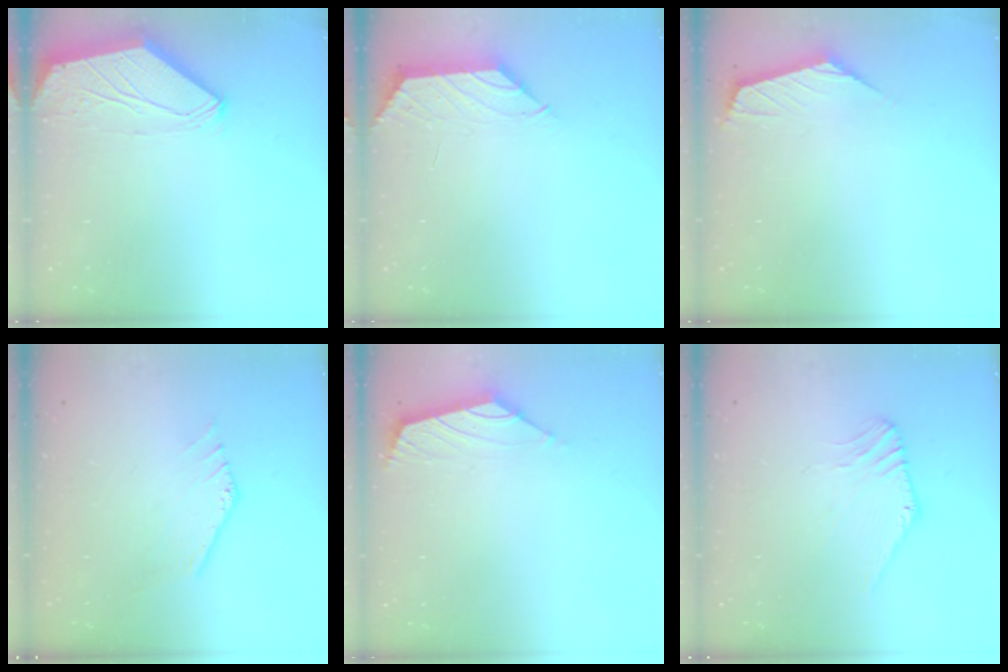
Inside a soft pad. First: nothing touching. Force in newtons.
{"total": 0.8, "press": 0.6, "slide": 0.5}
{"total": 0.9, "press": 0.9, "slide": 0.2}
{"total": 1.1, "press": 1.0, "slide": 0.4}
{"total": 1.8, "press": 1.6, "slide": 0.7}
{"total": 0.5, "press": 0.5, "slide": 0.3}